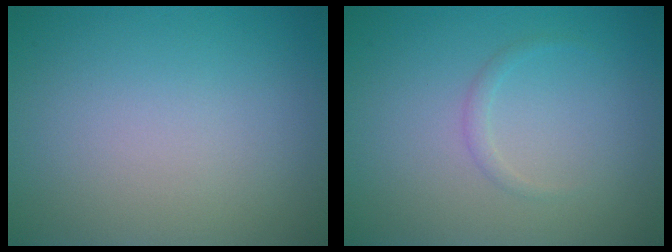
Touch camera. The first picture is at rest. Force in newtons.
{"total": 0.8, "press": 0.8, "slide": 0.1}